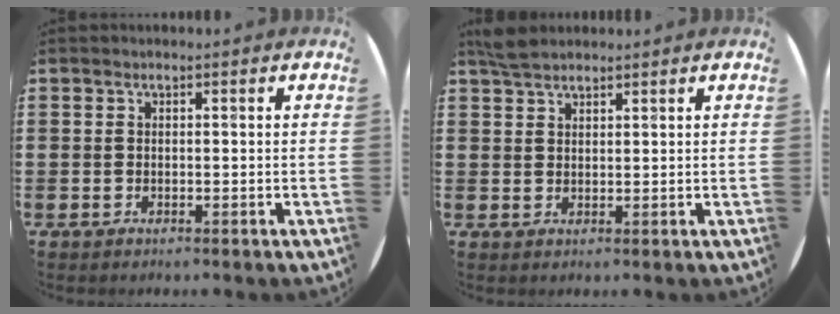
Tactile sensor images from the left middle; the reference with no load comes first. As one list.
[{"total": 2.7, "force": [2.4, 0.8, 0.9], "torque": [-0.024, 0.006, 0.047]}]